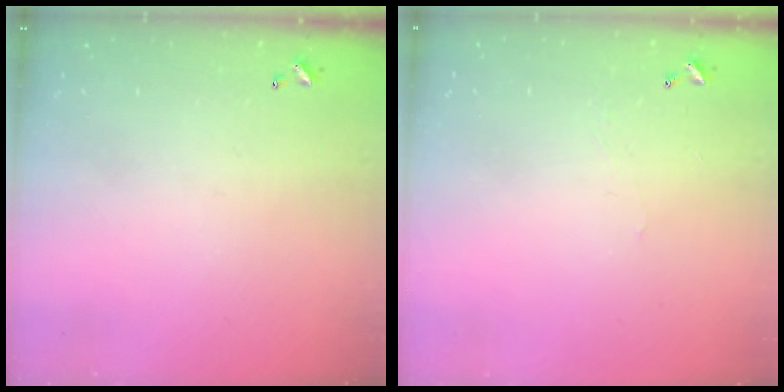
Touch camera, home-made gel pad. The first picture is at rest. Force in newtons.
{"total": 0.9, "press": 0.7, "slide": 0.4}